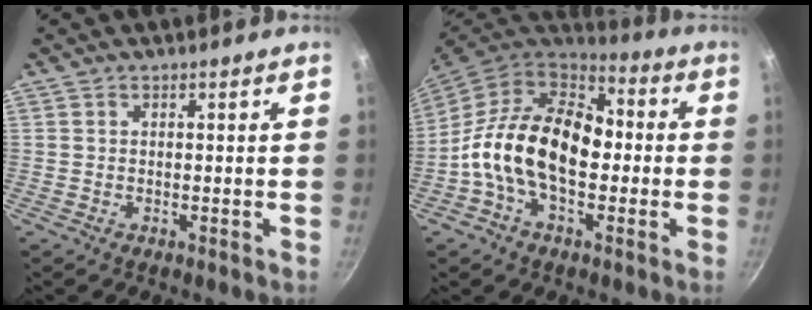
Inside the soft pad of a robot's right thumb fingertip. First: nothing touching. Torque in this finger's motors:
{"motor_torque": [2.51, 2.50, 1.40, -1.37, 0.33]}